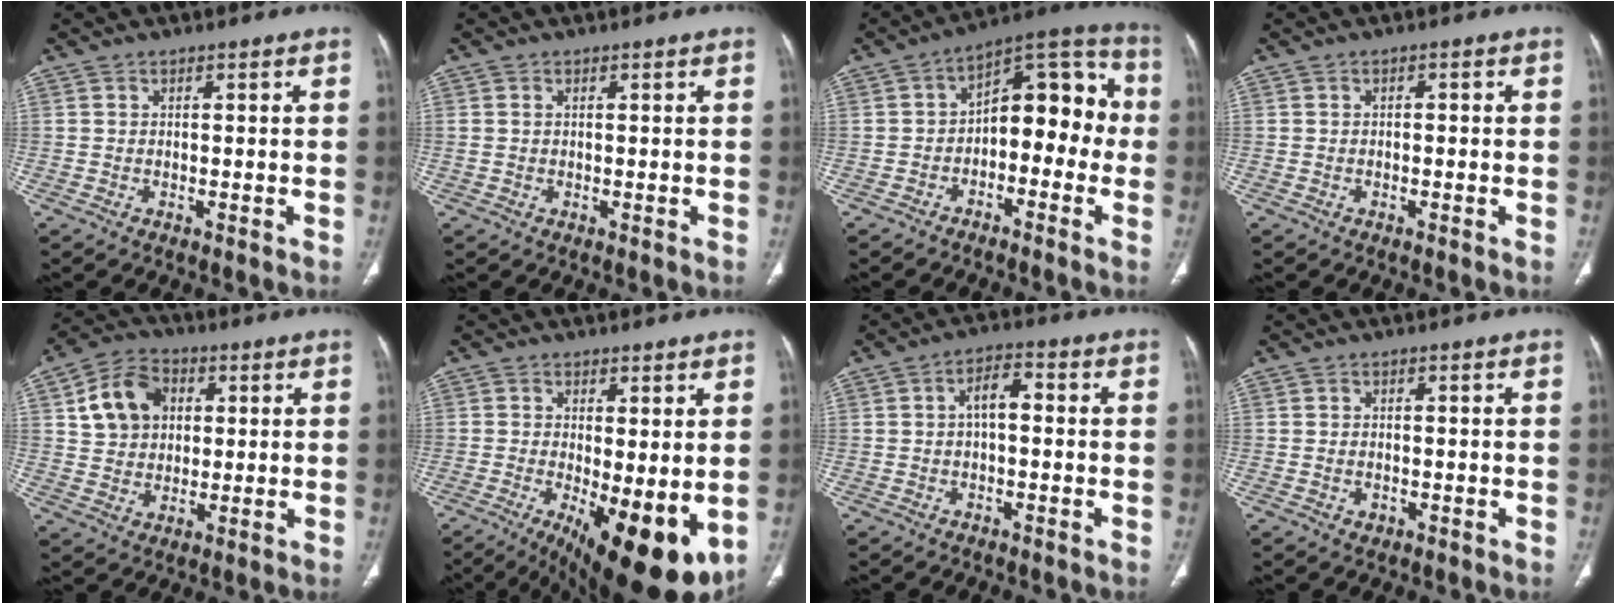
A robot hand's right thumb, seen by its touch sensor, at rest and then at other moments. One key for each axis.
{"total": 0.8, "fx": 0.1, "fy": 0.6, "fz": 0.6, "tx": -0.020, "ty": 0.007, "tz": 0.007}
{"total": 13.8, "fx": -1.9, "fy": 8.3, "fz": 10.9, "tx": -0.105, "ty": 0.057, "tz": -0.041}
{"total": 0.7, "fx": -0.1, "fy": 0.4, "fz": 0.6, "tx": -0.004, "ty": 0.002, "tz": -0.005}
{"total": 10.8, "fx": 2.9, "fy": 8.5, "fz": 6.1, "tx": -0.085, "ty": 0.005, "tz": 0.050}
{"total": 15.5, "fx": -3.7, "fy": 5.6, "fz": 14.0, "tx": -0.182, "ty": -0.027, "tz": -0.032}
{"total": 4.8, "fx": 0.0, "fy": 2.3, "fz": 4.2, "tx": -0.064, "ty": 0.019, "tz": -0.005}
{"total": 1.4, "fx": -0.4, "fy": 1.1, "fz": 0.7, "tx": -0.009, "ty": 0.004, "tz": -0.002}